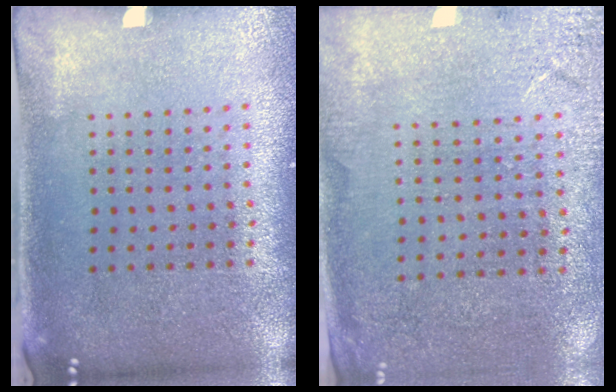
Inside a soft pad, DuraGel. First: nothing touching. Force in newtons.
{"total": 2.6, "press": 2.5, "slide": 0.7}